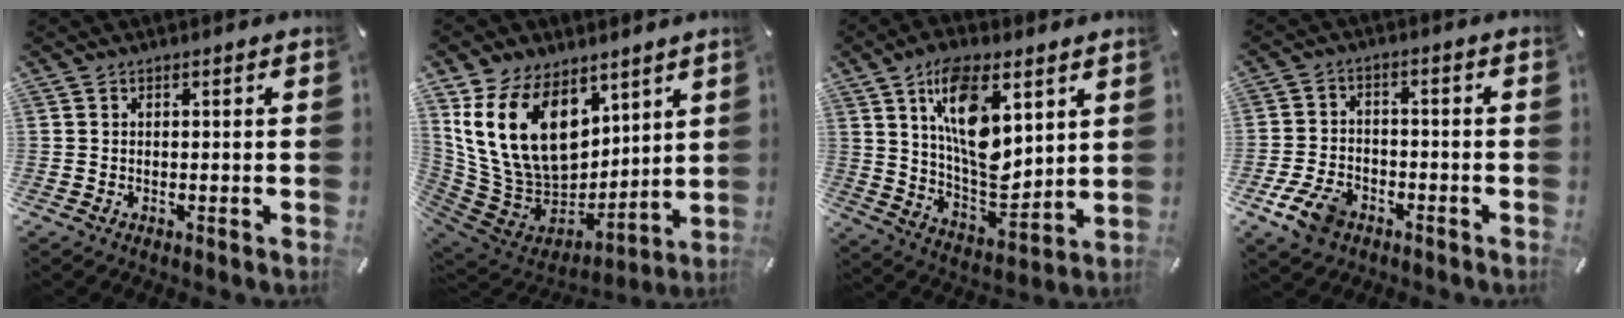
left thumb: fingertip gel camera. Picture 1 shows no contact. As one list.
[{"total": 21.1, "force": [8.9, 14.4, 12.5], "torque": [-0.272, -0.057, 0.168]}, {"total": 16.7, "force": [7.2, 8.5, 12.5], "torque": [-0.223, -0.028, 0.124]}, {"total": 8.4, "force": [-4.4, 5.5, 4.6], "torque": [-0.106, 0.016, -0.082]}]